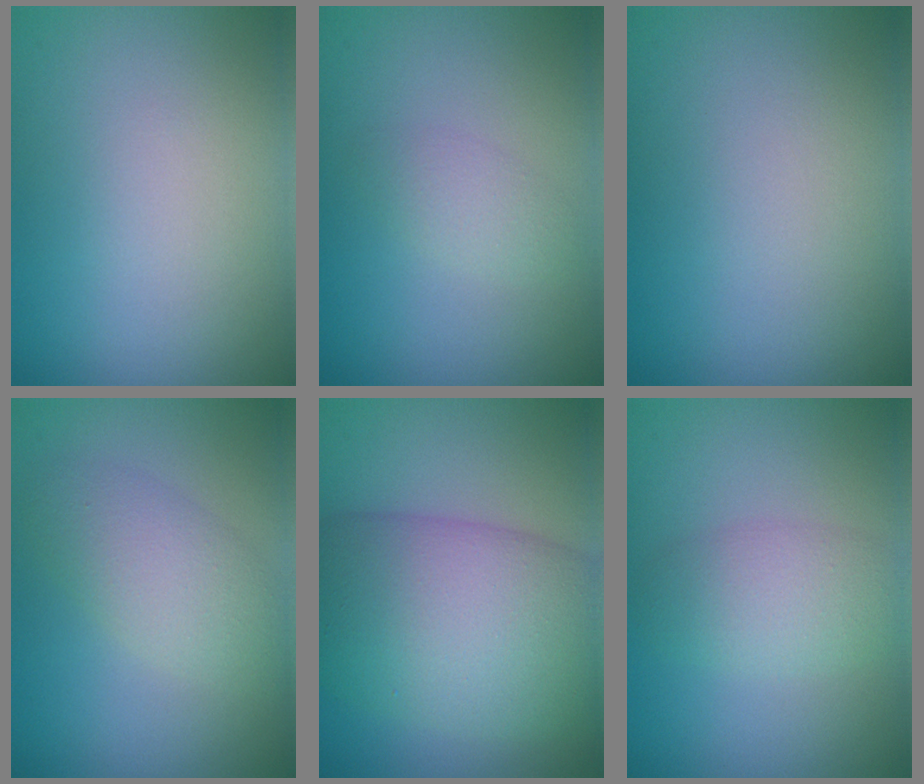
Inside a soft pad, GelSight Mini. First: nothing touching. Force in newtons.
{"total": 1.5, "press": 1.5, "slide": 0.1}
{"total": 0.0}
{"total": 3.6, "press": 3.5, "slide": 0.2}
{"total": 11.1, "press": 11.0, "slide": 0.6}
{"total": 2.9, "press": 2.9, "slide": 0.1}